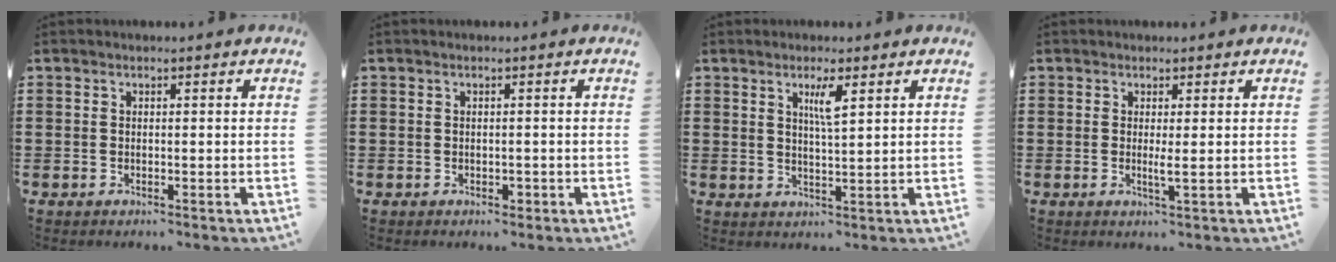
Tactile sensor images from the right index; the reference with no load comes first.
{"total": 0.7, "force": [-0.2, 0.5, 0.4], "torque": [-0.010, -0.001, -0.004]}
{"total": 3.4, "force": [1.7, 0.4, 2.9], "torque": [-0.055, -0.003, 0.025]}
{"total": 1.6, "force": [0.1, -0.2, 1.6], "torque": [-0.031, -0.006, 0.000]}